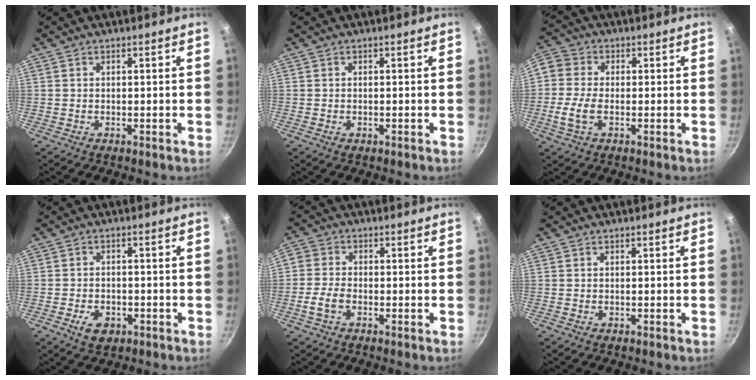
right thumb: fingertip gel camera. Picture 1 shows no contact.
{"total": 0.6, "force": [-0.2, 0.4, 0.4], "torque": [-0.006, 0.001, -0.004]}
{"total": 8.3, "force": [-1.5, 5.5, 6.0], "torque": [-0.122, 0.021, -0.044]}
{"total": 5.1, "force": [-2.3, 3.4, 3.1], "torque": [-0.050, 0.011, -0.036]}
{"total": 5.3, "force": [-1.8, 3.5, 3.4], "torque": [-0.072, 0.020, -0.047]}
{"total": 0.0}